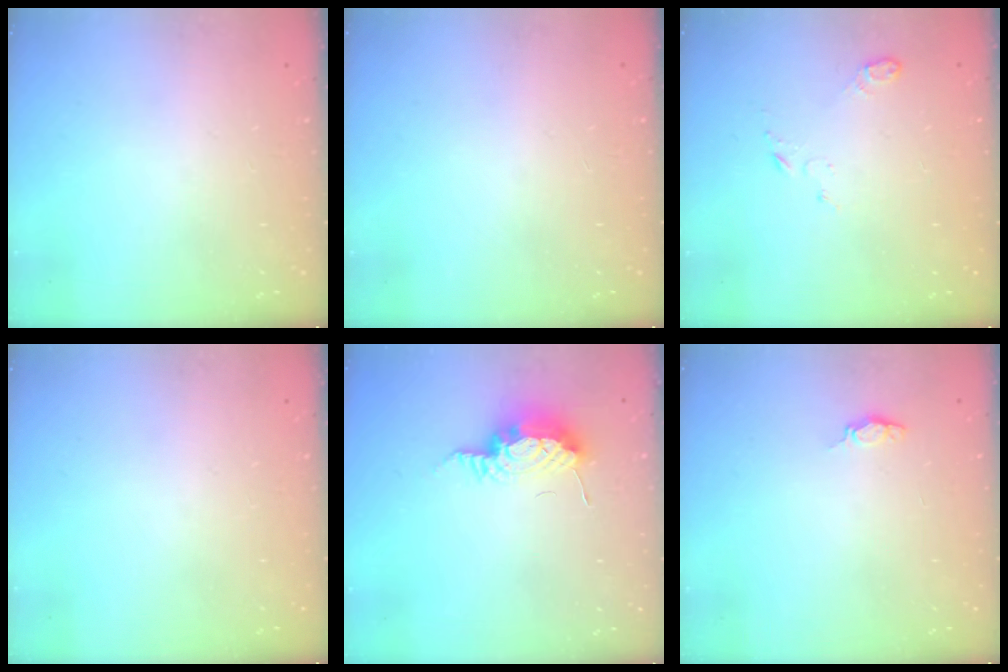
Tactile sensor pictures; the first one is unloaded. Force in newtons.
{"total": 1.2, "press": 1.1, "slide": 0.2}
{"total": 4.7, "press": 4.6, "slide": 0.9}
{"total": 0.0}
{"total": 16.0, "press": 11.4, "slide": 11.2}
{"total": 3.9, "press": 3.8, "slide": 0.6}